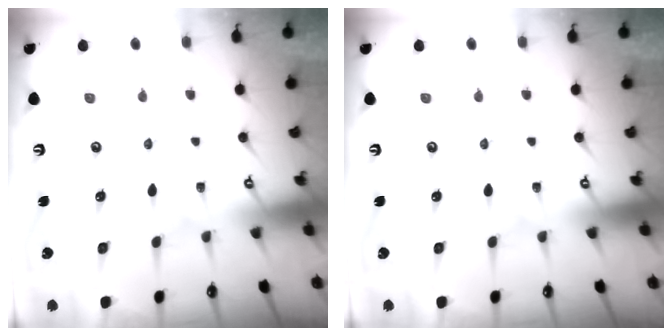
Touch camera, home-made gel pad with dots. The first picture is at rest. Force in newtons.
{"total": 0.0}